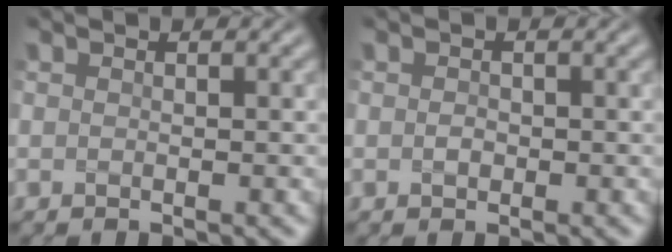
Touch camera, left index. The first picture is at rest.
{"total": 0.7, "force": [0.0, 0.6, 0.3], "torque": [-0.008, 0.002, -0.001]}